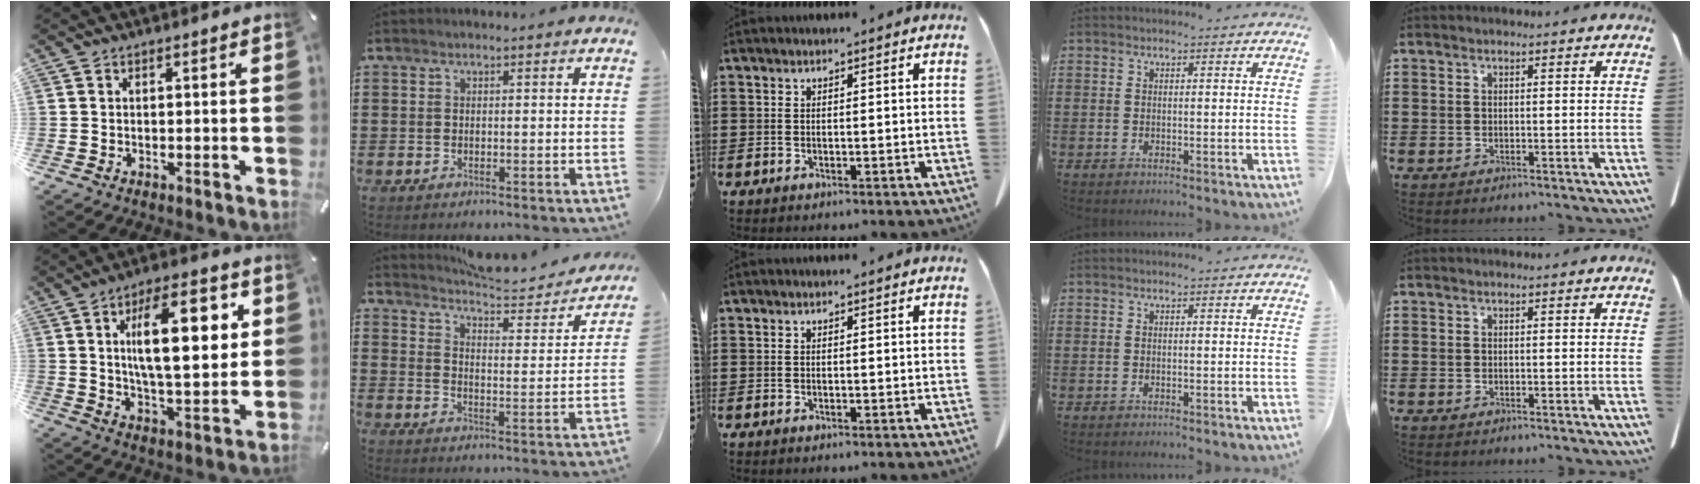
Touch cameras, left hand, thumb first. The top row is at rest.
{"thumb": {"total": 18.9, "force": [5.4, 8.0, 16.3], "torque": [-0.266, 0.001, 0.078]}, "index": {"total": 4.9, "force": [4.7, 0.4, 1.2], "torque": [-0.034, -0.039, 0.074]}}